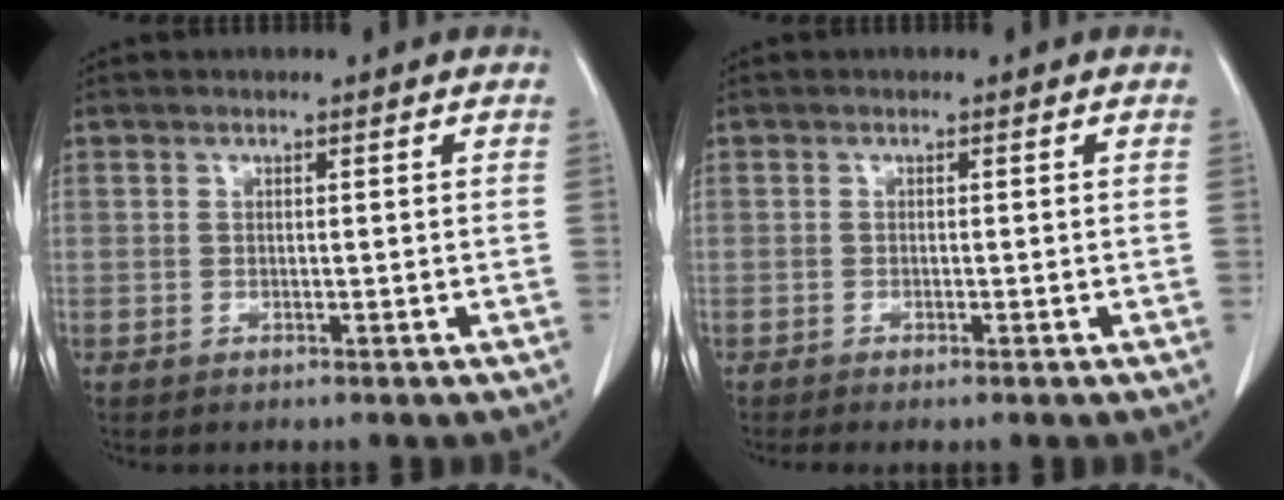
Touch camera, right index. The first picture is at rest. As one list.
[{"total": 1.3, "force": [-0.9, 0.0, 0.8], "torque": [-0.015, -0.003, -0.014]}]